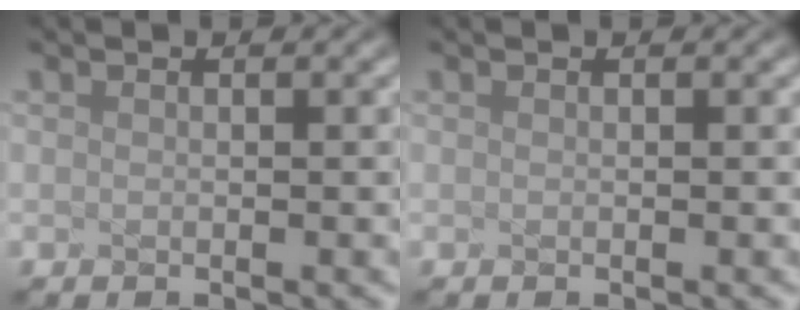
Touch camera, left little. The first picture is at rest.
{"total": 0.0}